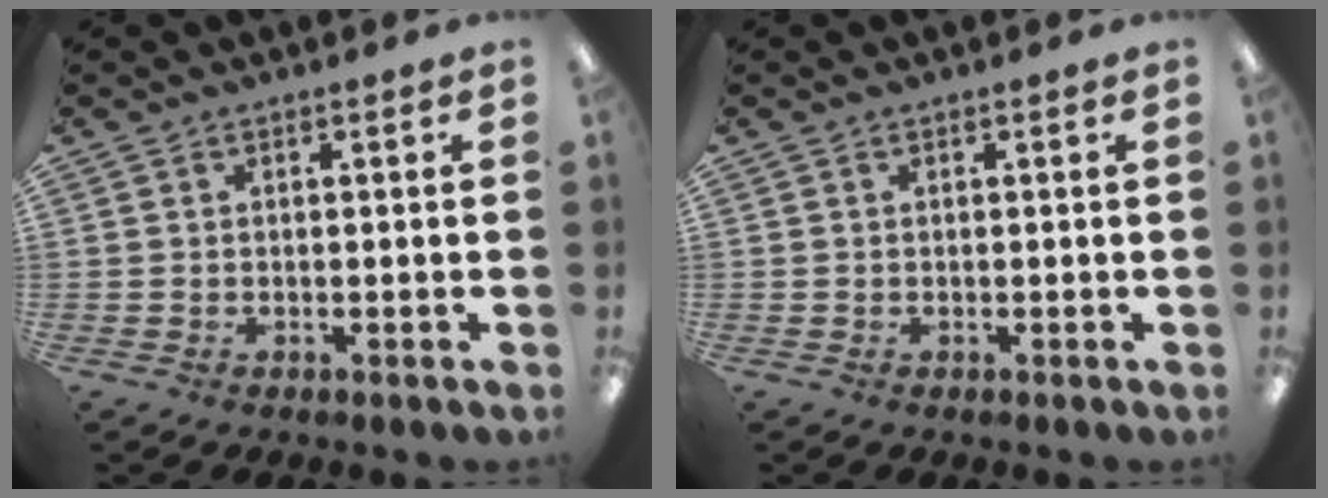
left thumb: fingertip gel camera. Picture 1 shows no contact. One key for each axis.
{"total": 0.0}